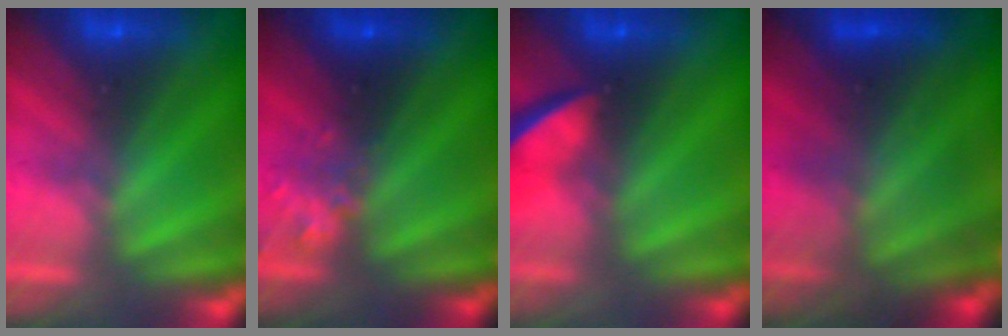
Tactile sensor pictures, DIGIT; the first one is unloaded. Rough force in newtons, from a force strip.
{"total": 2.4}
{"total": 5.8}
{"total": 4.6}